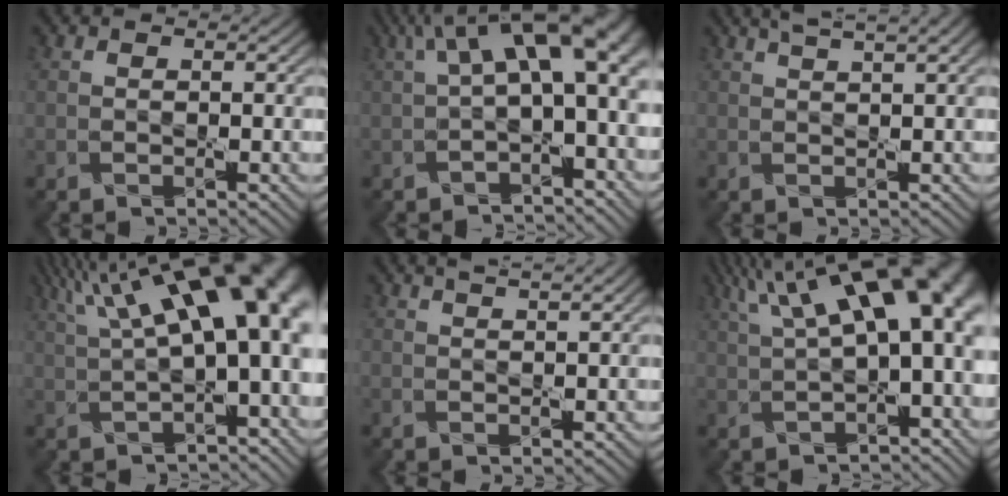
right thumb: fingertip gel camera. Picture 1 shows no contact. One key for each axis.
{"total": 11.1, "fx": 2.2, "fy": 4.7, "fz": 9.8, "tx": -0.150, "ty": 0.006, "tz": 0.040}
{"total": 4.4, "fx": 2.7, "fy": 0.8, "fz": 3.4, "tx": -0.046, "ty": 0.014, "tz": 0.029}
{"total": 17.4, "fx": 5.3, "fy": 5.8, "fz": 15.5, "tx": -0.231, "ty": 0.041, "tz": 0.094}
{"total": 2.5, "fx": 1.9, "fy": 0.5, "fz": 1.6, "tx": -0.019, "ty": 0.006, "tz": 0.019}
{"total": 15.8, "fx": 5.1, "fy": 5.6, "fz": 13.9, "tx": -0.216, "ty": 0.030, "tz": 0.092}